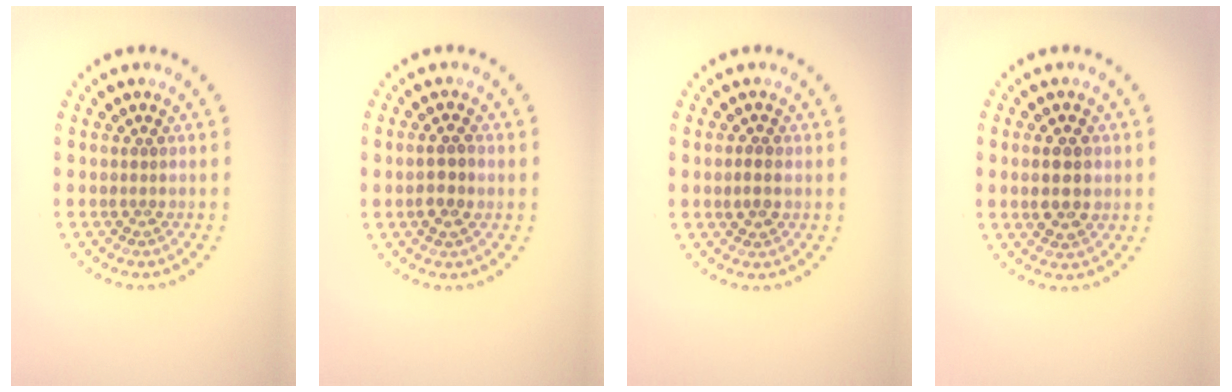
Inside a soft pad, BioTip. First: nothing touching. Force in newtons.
{"total": 2.3, "press": 2.2, "slide": 0.5}
{"total": 1.3, "press": 1.3, "slide": 0.0}
{"total": 3.4, "press": 3.4, "slide": 0.3}